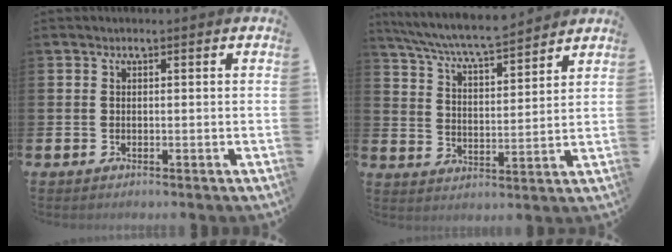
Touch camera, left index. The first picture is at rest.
{"total": 7.5, "force": [7.1, 0.3, 2.3], "torque": [-0.072, -0.046, 0.126]}